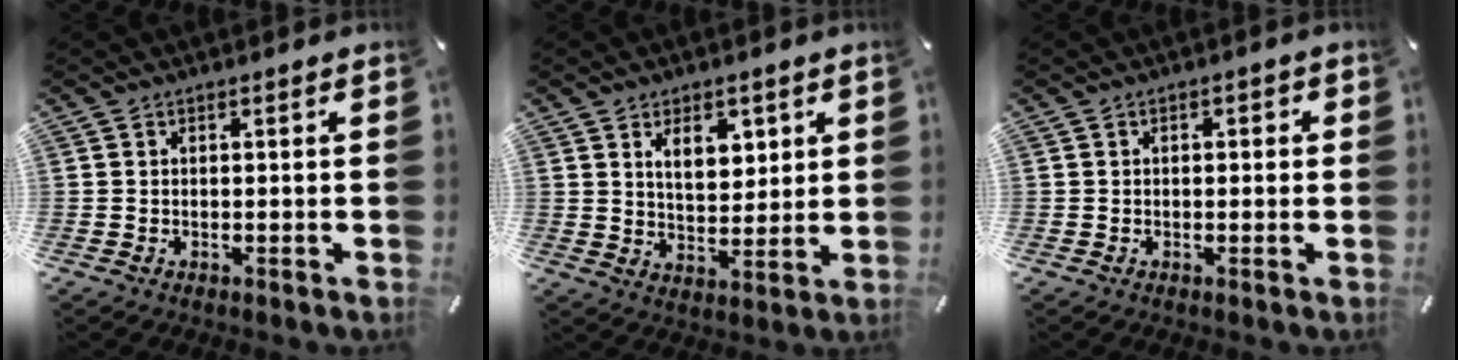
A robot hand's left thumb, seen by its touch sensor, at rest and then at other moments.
{"total": 7.9, "force": [4.1, 4.9, 4.7], "torque": [-0.062, -0.013, 0.066]}
{"total": 1.1, "force": [-0.2, 0.8, 0.7], "torque": [-0.013, 0.005, -0.006]}